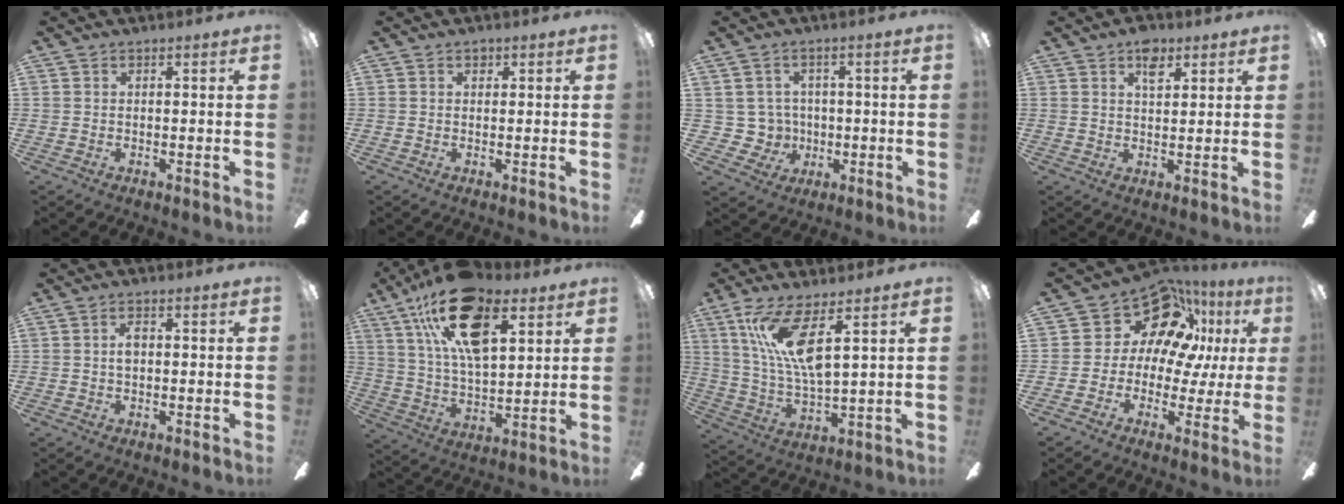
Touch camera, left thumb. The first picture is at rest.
{"total": 1.1, "force": [0.7, 0.8, 0.3], "torque": [0.002, -0.001, 0.011]}
{"total": 6.2, "force": [0.9, 6.1, 0.6], "torque": [-0.043, -0.004, 0.021]}
{"total": 5.8, "force": [3.4, 3.2, 3.4], "torque": [-0.044, -0.006, 0.057]}
{"total": 2.5, "force": [0.1, 1.4, 2.1], "torque": [-0.034, 0.004, -0.001]}
{"total": 21.8, "force": [11.5, 10.9, 15.0], "torque": [-0.258, -0.036, 0.198]}
{"total": 13.9, "force": [7.0, 3.8, 11.4], "torque": [-0.243, -0.026, 0.122]}
{"total": 16.1, "force": [8.8, 10.3, 8.8], "torque": [-0.149, -0.051, 0.161]}